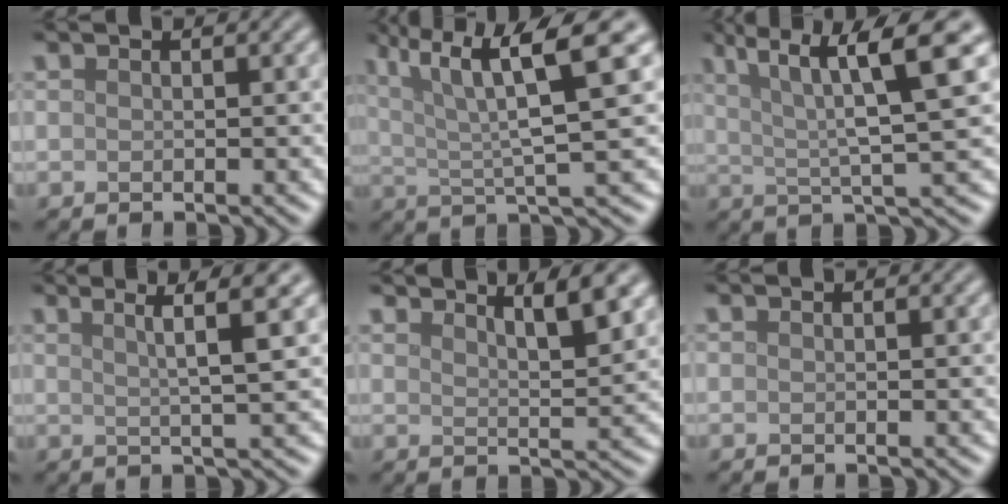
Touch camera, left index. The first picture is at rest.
{"total": 9.3, "force": [4.1, 1.8, 8.1], "torque": [-0.132, 0.017, 0.074]}
{"total": 9.2, "force": [3.7, 1.7, 8.2], "torque": [-0.122, 0.016, 0.063]}
{"total": 5.0, "force": [2.6, 0.6, 4.3], "torque": [-0.065, 0.010, 0.040]}
{"total": 4.5, "force": [3.5, 1.0, 2.6], "torque": [-0.028, 0.004, 0.046]}
{"total": 0.0}